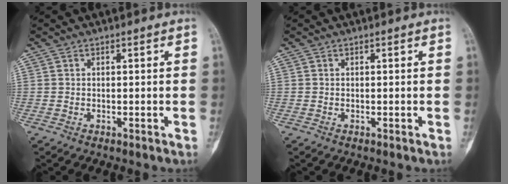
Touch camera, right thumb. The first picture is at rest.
{"total": 0.0}